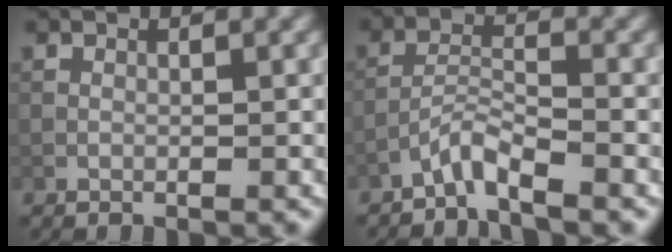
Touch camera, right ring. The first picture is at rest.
{"total": 2.6, "force": [-2.3, 0.0, 1.2], "torque": [-0.021, 0.009, -0.054]}